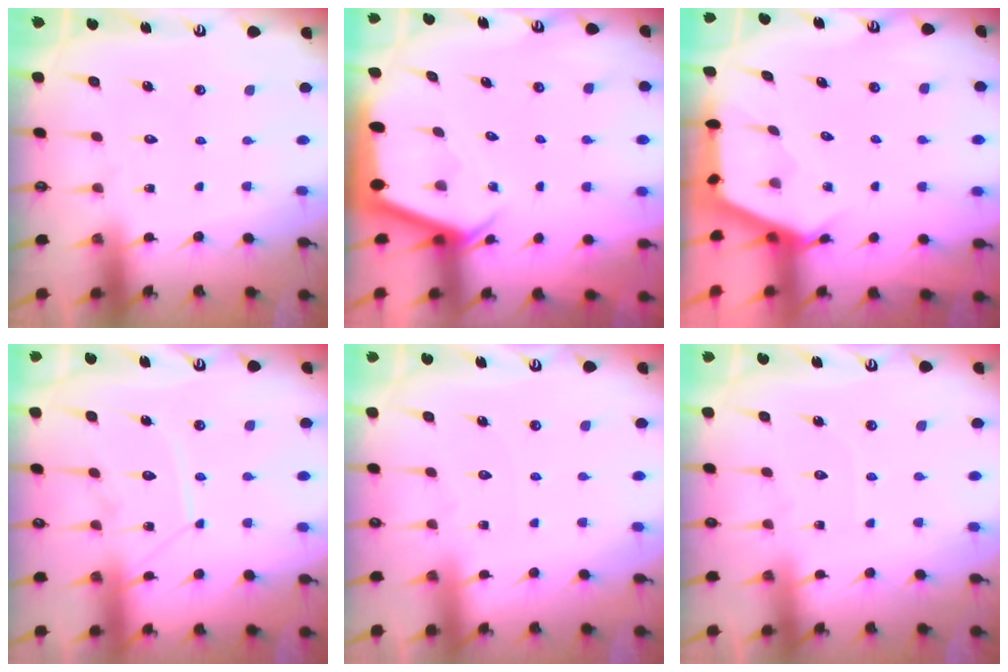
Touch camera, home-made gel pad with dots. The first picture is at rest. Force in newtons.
{"total": 2.6, "press": 2.6, "slide": 0.3}
{"total": 2.6, "press": 2.6, "slide": 0.3}
{"total": 11.0, "press": 10.9, "slide": 0.8}
{"total": 2.6, "press": 2.6, "slide": 0.3}
{"total": 3.3, "press": 3.3, "slide": 0.4}